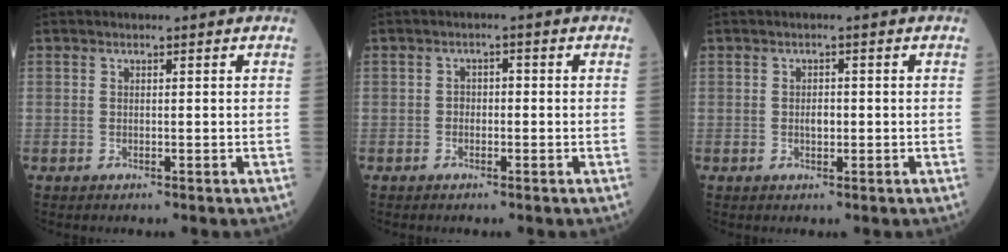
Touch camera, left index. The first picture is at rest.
{"total": 1.2, "force": [-0.5, 0.8, 0.8], "torque": [-0.007, 0.001, -0.013]}
{"total": 1.3, "force": [-0.3, 0.7, 1.1], "torque": [-0.019, -0.002, -0.005]}